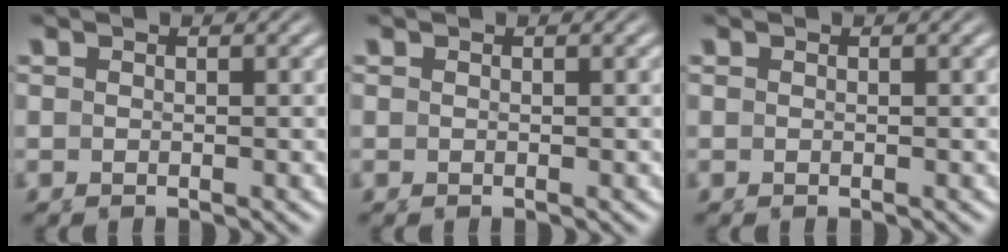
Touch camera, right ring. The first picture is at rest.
{"total": 0.0}
{"total": 0.0}